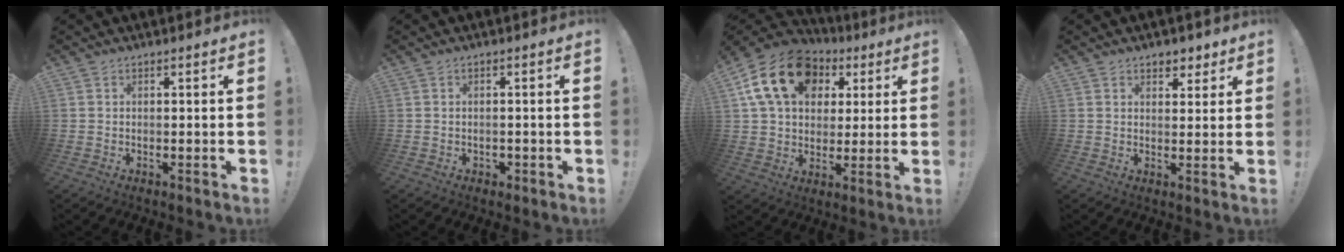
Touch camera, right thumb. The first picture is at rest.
{"total": 1.4, "force": [-0.5, 1.3, 0.4], "torque": [0.003, -0.004, -0.010]}
{"total": 20.0, "force": [7.5, 14.2, 11.9], "torque": [-0.186, -0.014, 0.144]}
{"total": 4.5, "force": [3.1, 3.1, 1.0], "torque": [0.005, -0.019, 0.054]}